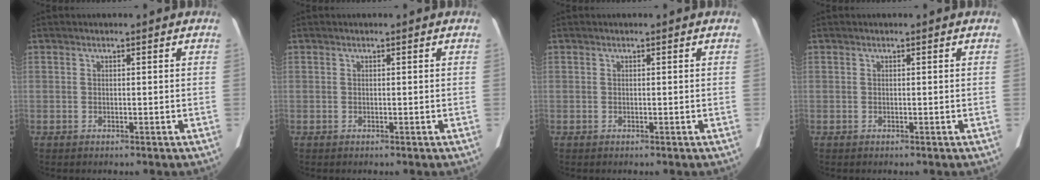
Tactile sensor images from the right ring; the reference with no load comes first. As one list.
[{"total": 0.0}, {"total": 0.0}, {"total": 0.0}]